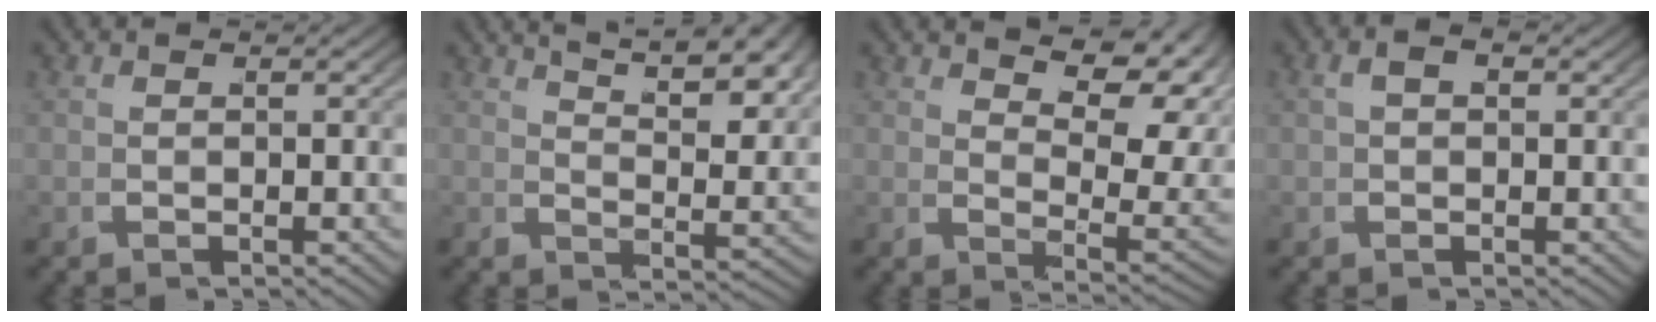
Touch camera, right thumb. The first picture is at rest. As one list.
[{"total": 7.3, "force": [5.5, 2.1, 4.3], "torque": [-0.049, 0.013, 0.088]}, {"total": 7.9, "force": [3.7, 3.6, 6.1], "torque": [-0.079, -0.005, 0.069]}, {"total": 1.4, "force": [0.4, 0.6, 1.2], "torque": [-0.028, 0.004, 0.009]}]